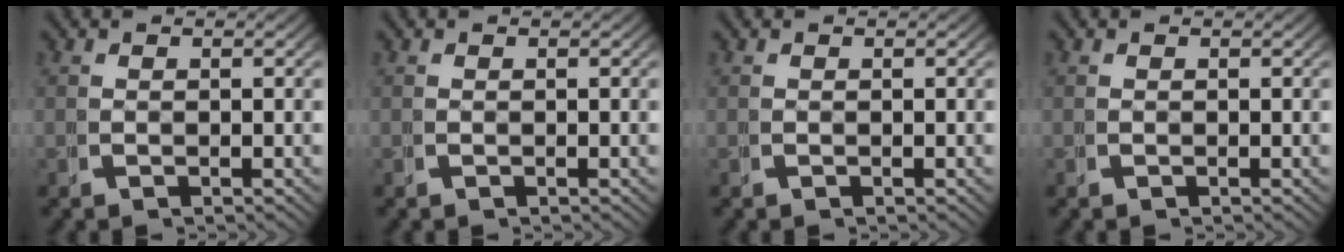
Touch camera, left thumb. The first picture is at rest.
{"total": 0.0}
{"total": 0.0}
{"total": 0.0}